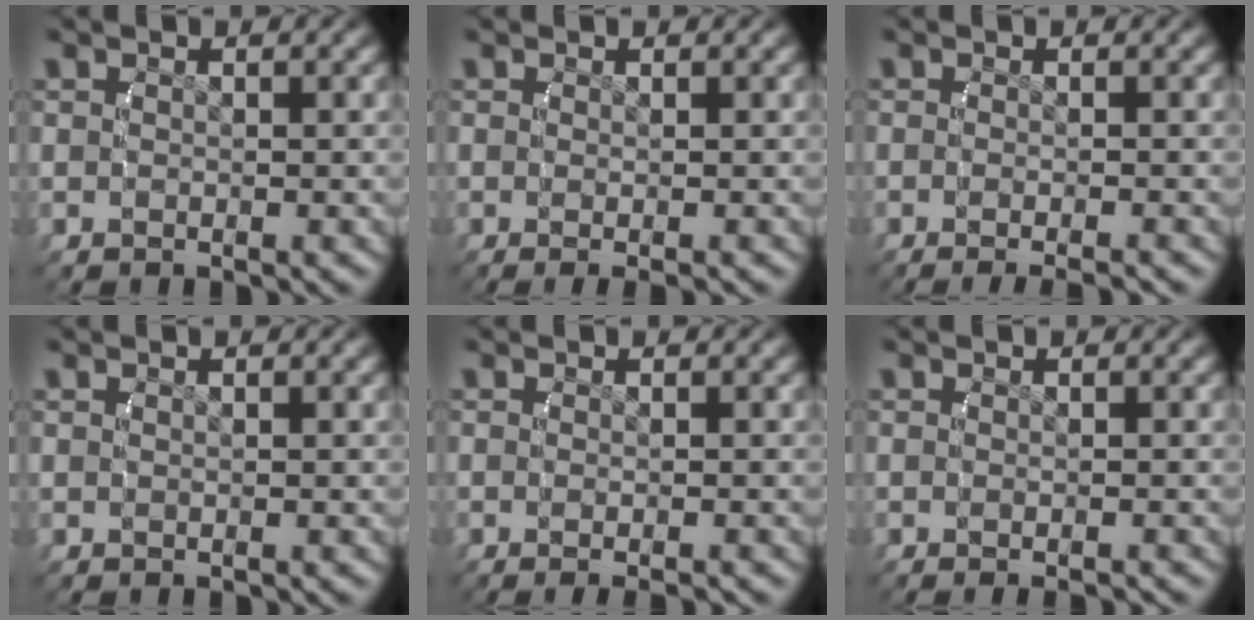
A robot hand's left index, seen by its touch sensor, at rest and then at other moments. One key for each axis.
{"total": 1.7, "fx": -1.0, "fy": 0.1, "fz": 1.4, "tx": -0.016, "ty": -0.002, "tz": -0.012}
{"total": 3.2, "fx": -2.7, "fy": 0.3, "fz": 1.7, "tx": -0.021, "ty": -0.008, "tz": -0.035}
{"total": 0.0}
{"total": 1.7, "fx": -1.2, "fy": 0.0, "fz": 1.2, "tx": -0.015, "ty": -0.002, "tz": -0.015}
{"total": 1.0, "fx": -0.8, "fy": 0.0, "fz": 0.6, "tx": -0.009, "ty": 0.000, "tz": -0.010}